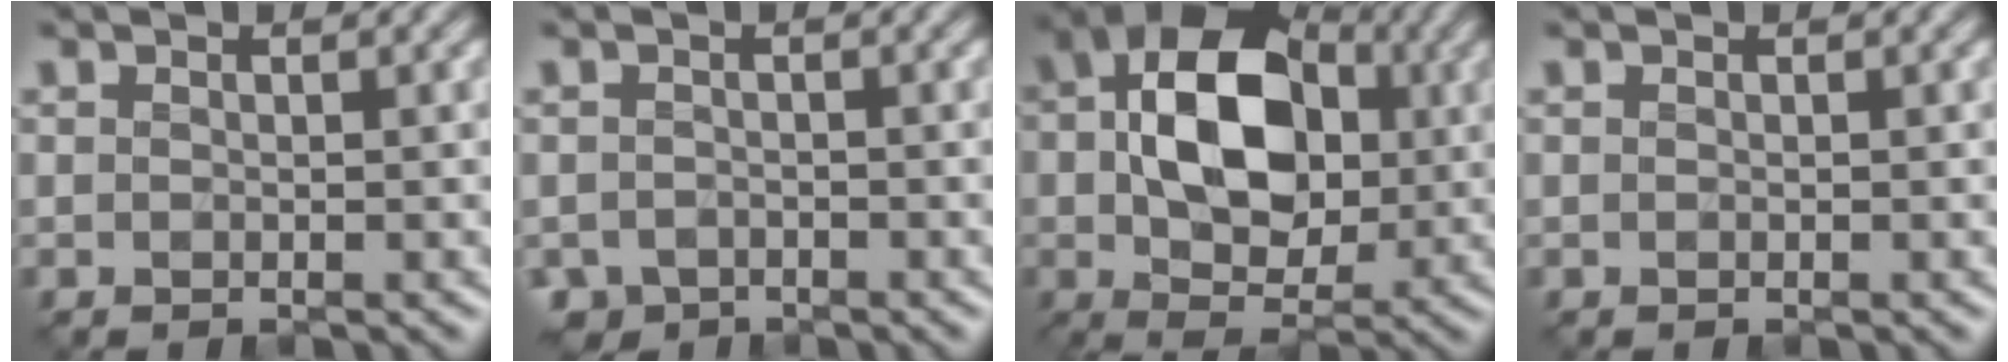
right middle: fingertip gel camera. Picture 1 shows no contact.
{"total": 2.0, "force": [-1.6, 1.2, 0.1], "torque": [0.005, -0.010, -0.035]}
{"total": 11.4, "force": [1.3, 7.4, 8.6], "torque": [-0.147, 0.009, 0.016]}
{"total": 0.0}